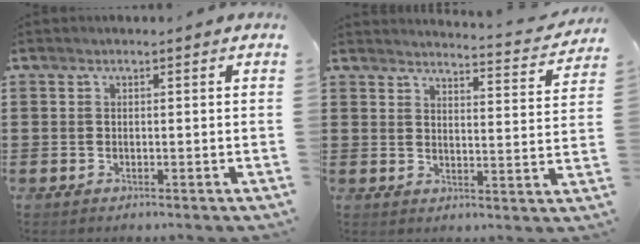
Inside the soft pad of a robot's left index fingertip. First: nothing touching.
{"total": 3.5, "force": [3.4, -0.3, 0.8], "torque": [-0.023, -0.029, 0.054]}